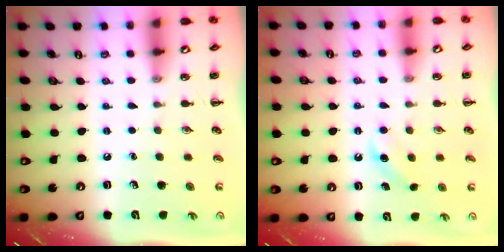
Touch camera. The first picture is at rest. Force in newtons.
{"total": 3.9, "press": 3.8, "slide": 1.0}